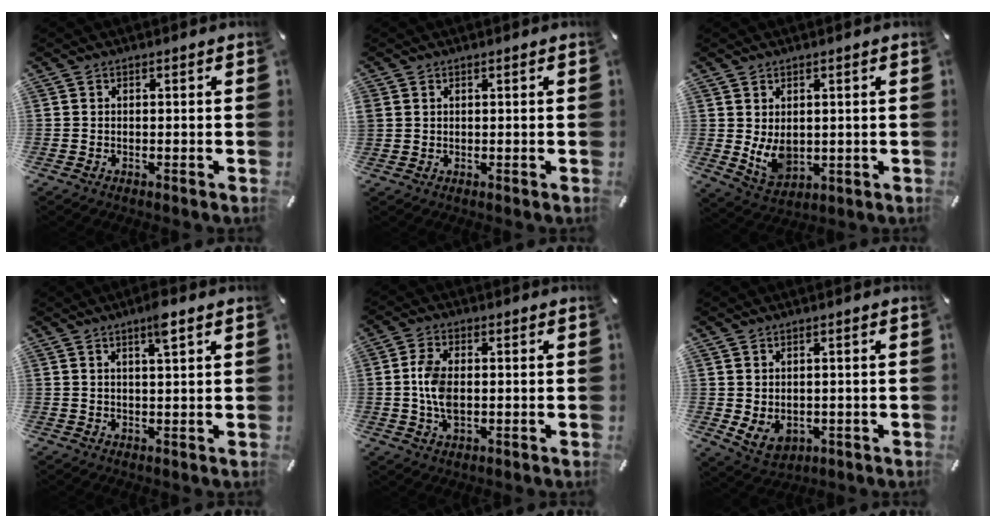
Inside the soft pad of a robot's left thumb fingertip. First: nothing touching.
{"total": 1.5, "force": [0.7, 1.3, 0.0], "torque": [-0.001, 0.003, 0.013]}
{"total": 6.7, "force": [0.9, 5.3, 4.0], "torque": [-0.085, -0.009, 0.018]}
{"total": 4.3, "force": [2.6, 0.4, 3.5], "torque": [-0.067, -0.002, 0.041]}
{"total": 6.7, "force": [-0.1, 3.9, 5.4], "torque": [-0.129, 0.002, -0.007]}
{"total": 4.6, "force": [0.3, 4.0, 2.3], "torque": [-0.039, -0.007, 0.006]}